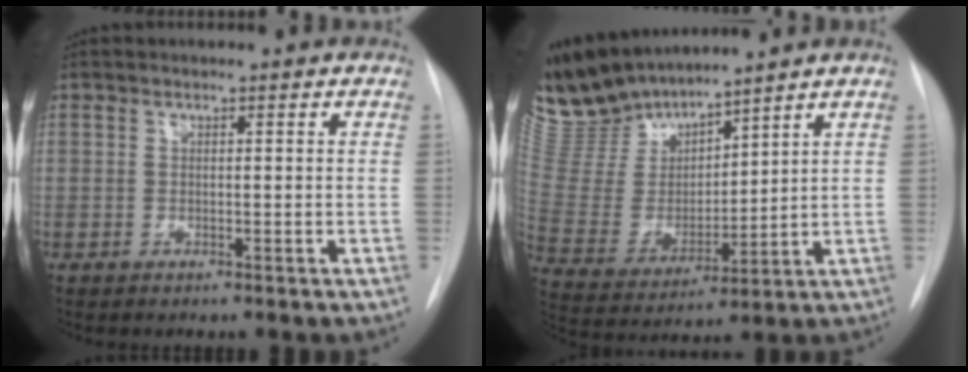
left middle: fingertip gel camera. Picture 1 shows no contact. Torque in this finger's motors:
{"motor_torque": [1.12, -1.02, 0.46, 0.20]}